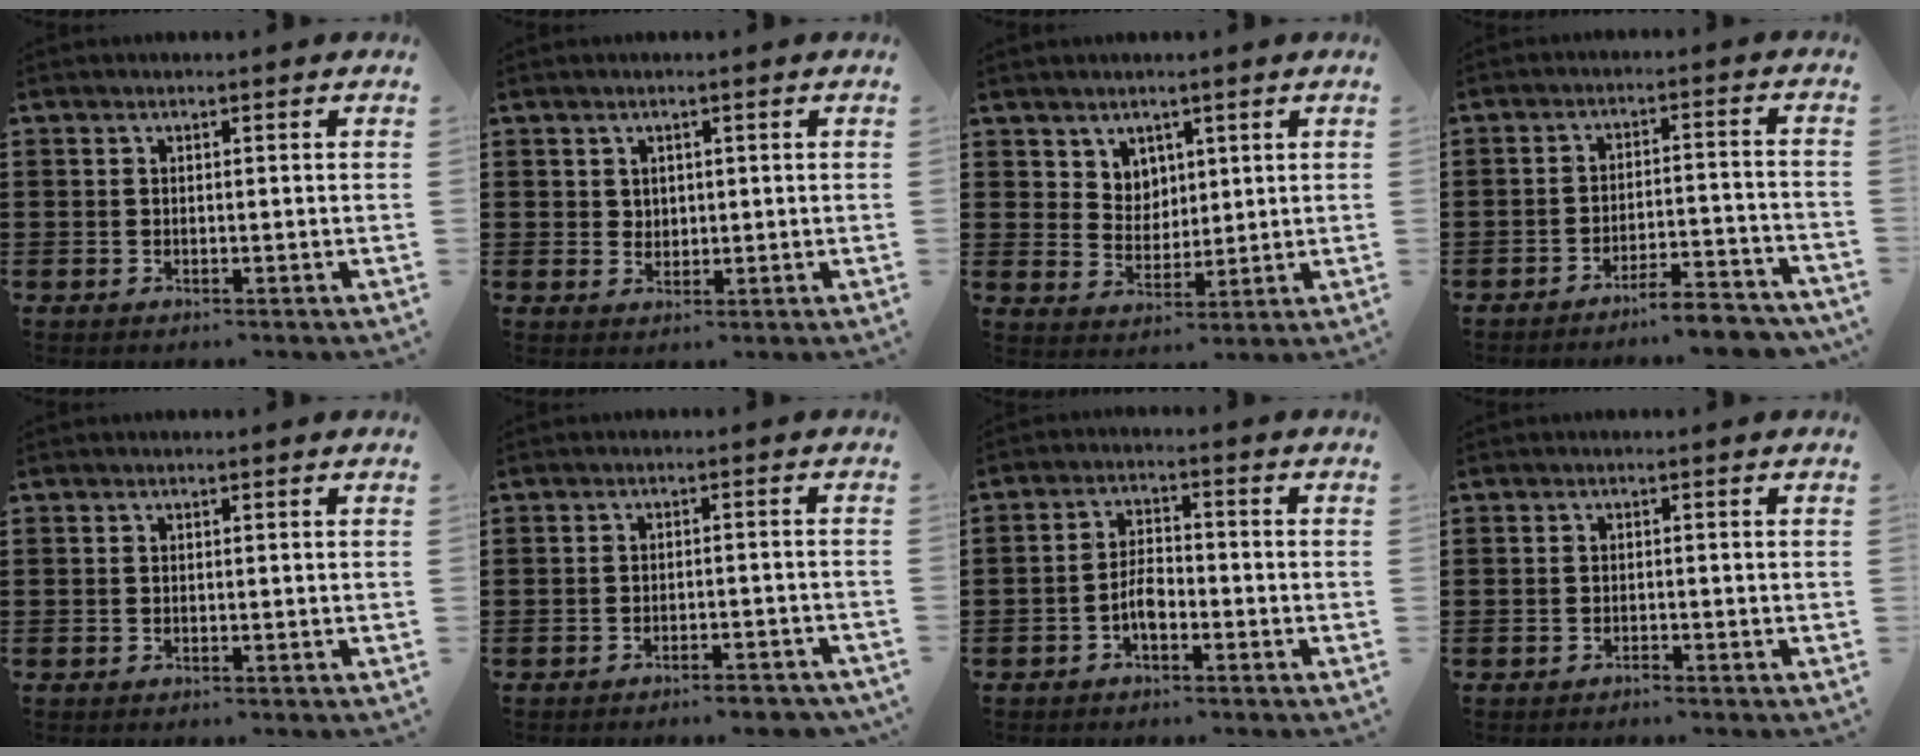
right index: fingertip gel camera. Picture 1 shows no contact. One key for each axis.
{"total": 1.8, "fx": 1.0, "fy": 1.4, "fz": 0.2, "tx": -0.009, "ty": 0.007, "tz": 0.020}
{"total": 4.7, "fx": 3.0, "fy": 3.5, "fz": 0.3, "tx": -0.020, "ty": 0.001, "tz": 0.055}
{"total": 5.5, "fx": -5.1, "fy": -0.1, "fz": 2.0, "tx": -0.034, "ty": -0.008, "tz": -0.097}
{"total": 0.0}
{"total": 2.9, "fx": -2.7, "fy": -0.1, "fz": 1.0, "tx": -0.021, "ty": -0.001, "tz": -0.054}
{"total": 4.0, "fx": -1.7, "fy": 1.8, "fz": 3.1, "tx": -0.070, "ty": 0.002, "tz": -0.037}
{"total": 0.9, "fx": -0.9, "fy": -0.1, "fz": 0.1, "tx": -0.005, "ty": -0.004, "tz": -0.017}